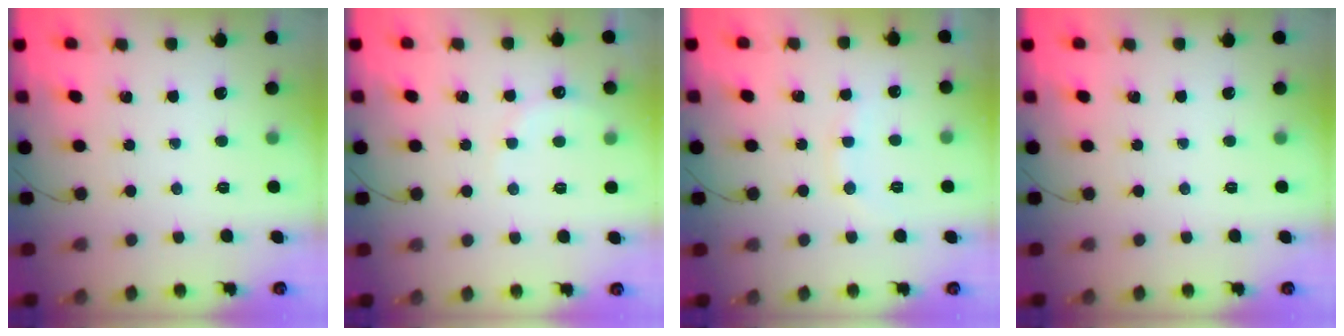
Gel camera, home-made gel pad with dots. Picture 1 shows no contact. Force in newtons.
{"total": 6.4, "press": 6.2, "slide": 1.3}
{"total": 8.2, "press": 8.0, "slide": 1.6}
{"total": 0.0}